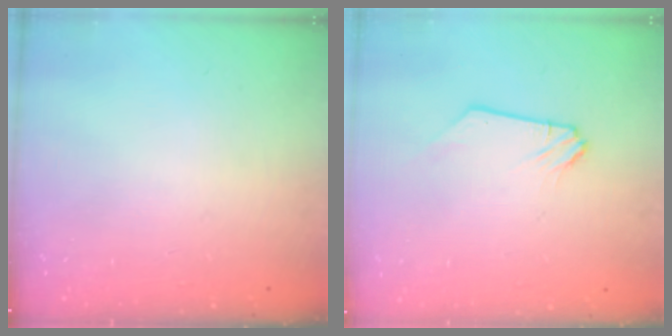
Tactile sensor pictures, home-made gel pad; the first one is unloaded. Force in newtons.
{"total": 0.0}